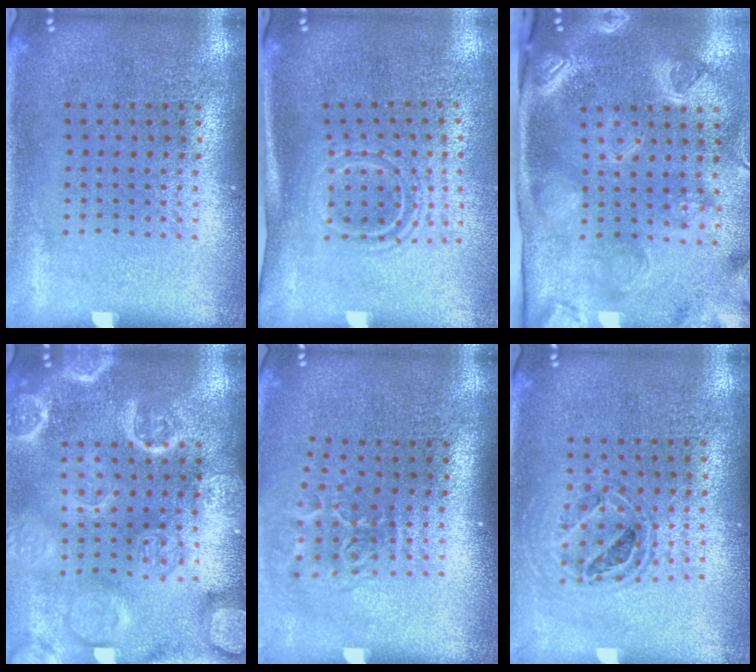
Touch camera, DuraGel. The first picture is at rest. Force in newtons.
{"total": 1.6, "press": 1.1, "slide": 1.1}
{"total": 3.9, "press": 2.9, "slide": 2.6}
{"total": 6.3, "press": 6.2, "slide": 0.8}
{"total": 1.9, "press": 1.2, "slide": 1.5}
{"total": 0.8, "press": 0.8, "slide": 0.1}